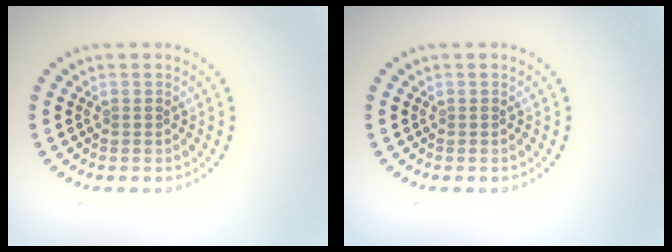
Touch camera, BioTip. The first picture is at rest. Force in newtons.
{"total": 0.0}